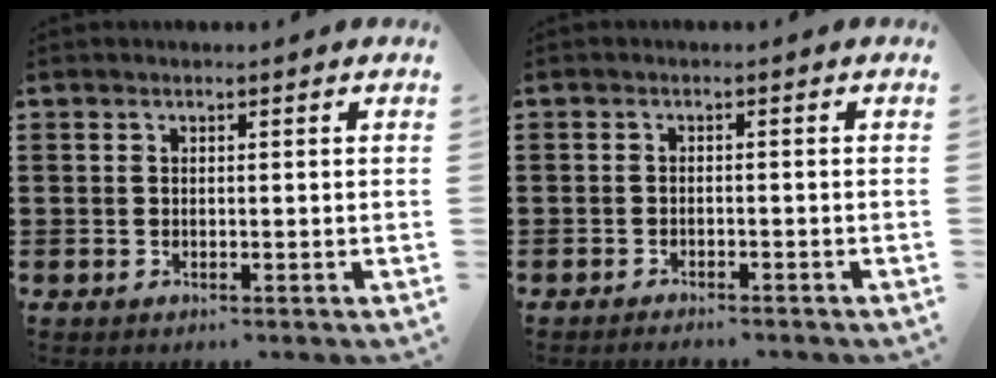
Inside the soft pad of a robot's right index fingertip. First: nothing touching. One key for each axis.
{"total": 1.2, "fx": -1.2, "fy": 0.1, "fz": 0.0, "tx": -0.004, "ty": 0.003, "tz": -0.025}